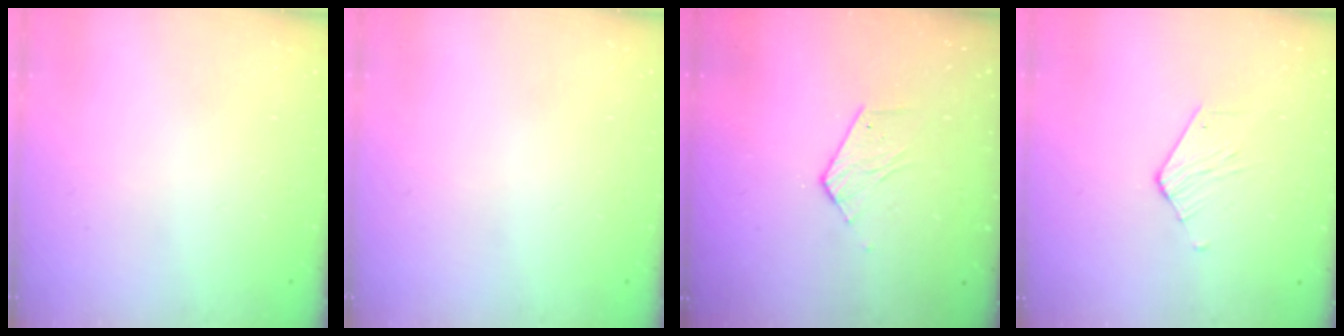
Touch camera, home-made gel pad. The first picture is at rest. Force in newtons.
{"total": 0.0}
{"total": 3.7, "press": 3.7, "slide": 0.3}
{"total": 2.5, "press": 2.5, "slide": 0.2}